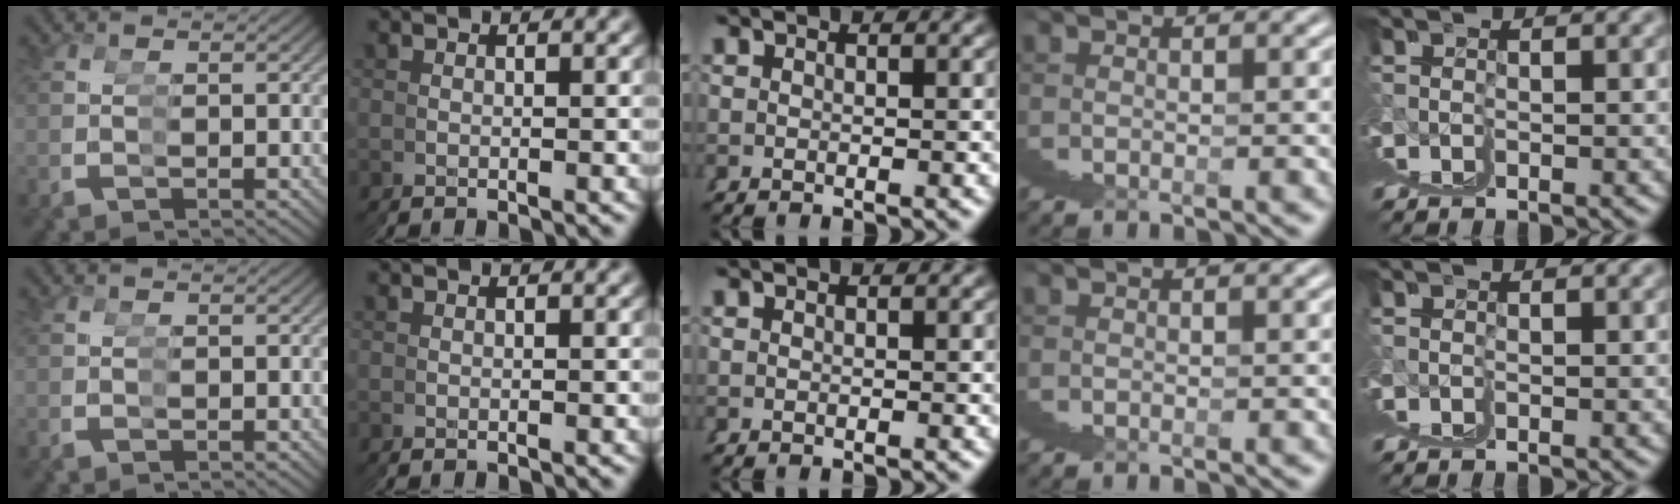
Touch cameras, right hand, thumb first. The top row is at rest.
{}